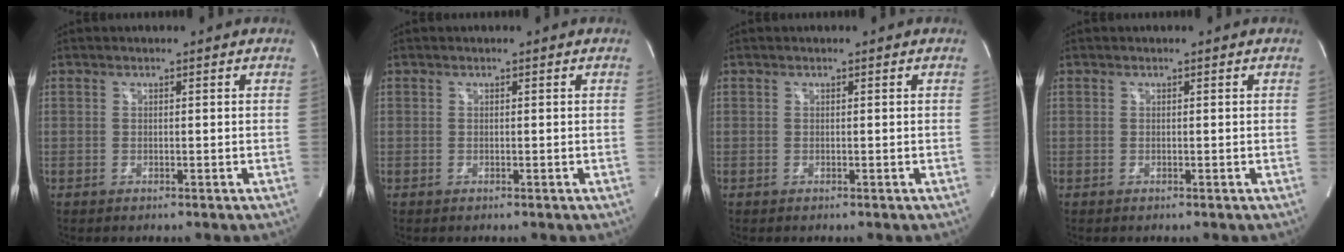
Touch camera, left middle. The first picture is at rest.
{"total": 0.0}
{"total": 0.0}
{"total": 0.0}